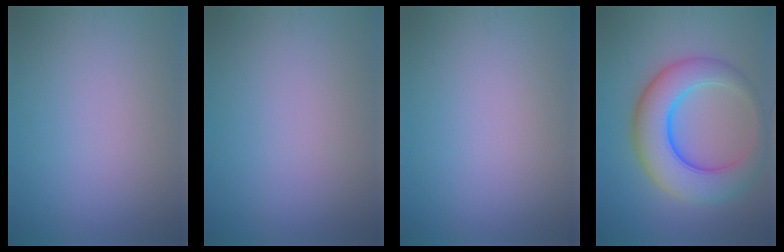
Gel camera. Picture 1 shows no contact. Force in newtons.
{"total": 0.0}
{"total": 0.0}
{"total": 9.0, "press": 9.0, "slide": 0.3}